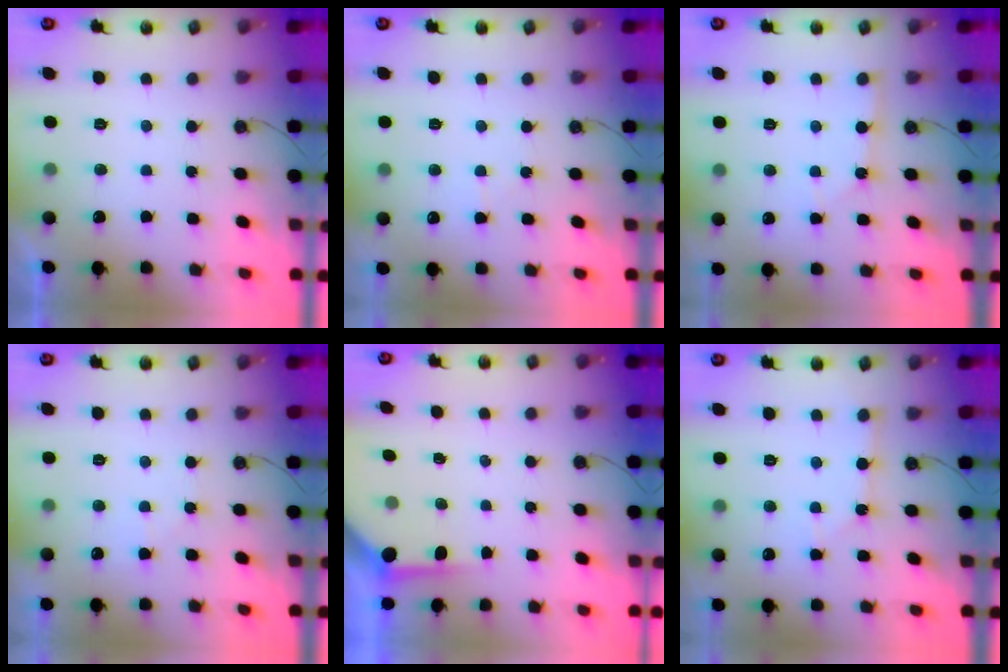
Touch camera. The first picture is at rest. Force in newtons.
{"total": 5.6, "press": 5.6, "slide": 0.7}
{"total": 1.5, "press": 1.5, "slide": 0.2}
{"total": 3.9, "press": 3.8, "slide": 0.7}
{"total": 3.9, "press": 3.9, "slide": 0.3}
{"total": 3.0, "press": 2.9, "slide": 0.4}